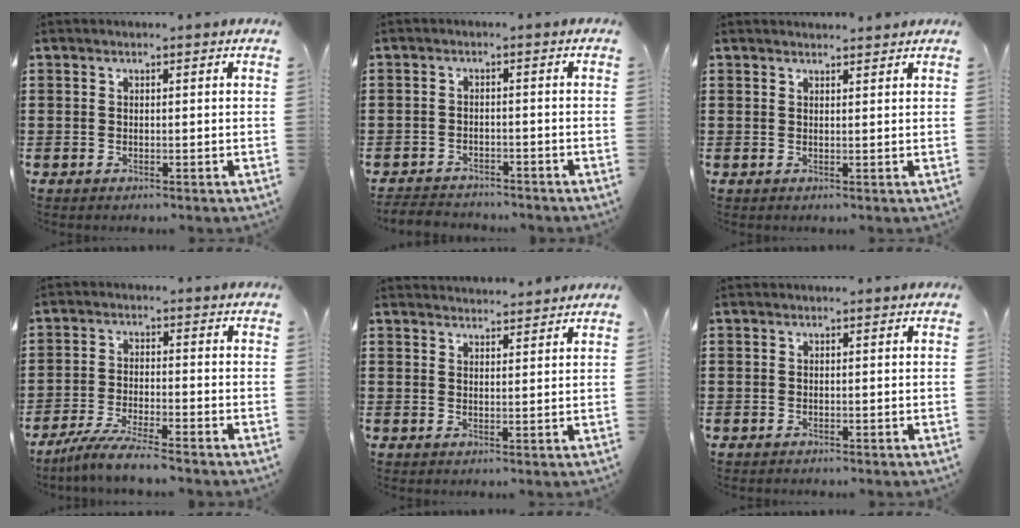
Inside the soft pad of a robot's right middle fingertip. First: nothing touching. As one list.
[{"total": 2.9, "force": [-2.8, 0.5, 0.1], "torque": [-0.007, 0.001, -0.061]}, {"total": 1.3, "force": [1.3, 0.1, 0.1], "torque": [0.004, -0.002, 0.022]}, {"total": 5.2, "force": [-4.8, -0.1, 2.0], "torque": [-0.048, -0.012, -0.094]}, {"total": 2.3, "force": [2.3, 0.2, -0.2], "torque": [-0.003, 0.000, 0.045]}, {"total": 0.5, "force": [-0.4, 0.3, -0.1], "torque": [0.002, 0.005, -0.011]}]